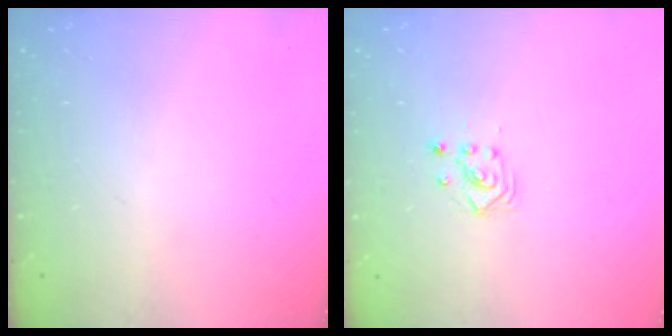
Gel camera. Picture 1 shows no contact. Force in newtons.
{"total": 3.0, "press": 3.0, "slide": 0.4}